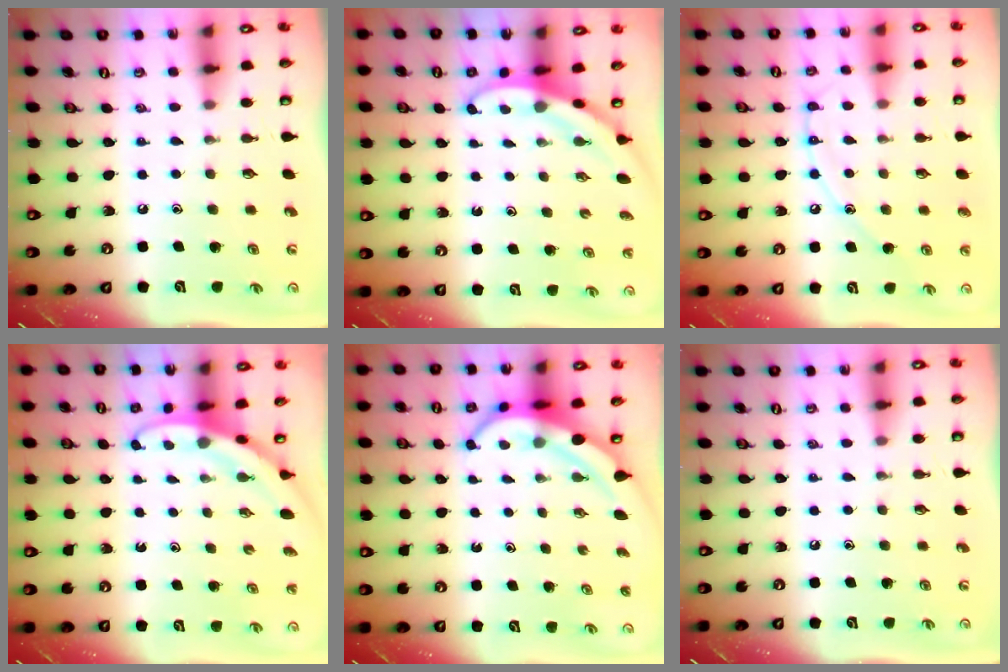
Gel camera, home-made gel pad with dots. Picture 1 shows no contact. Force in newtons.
{"total": 3.4, "press": 3.4, "slide": 0.1}
{"total": 9.5, "press": 9.4, "slide": 0.7}
{"total": 3.0, "press": 3.0, "slide": 0.1}
{"total": 6.4, "press": 6.3, "slide": 0.8}
{"total": 0.0}